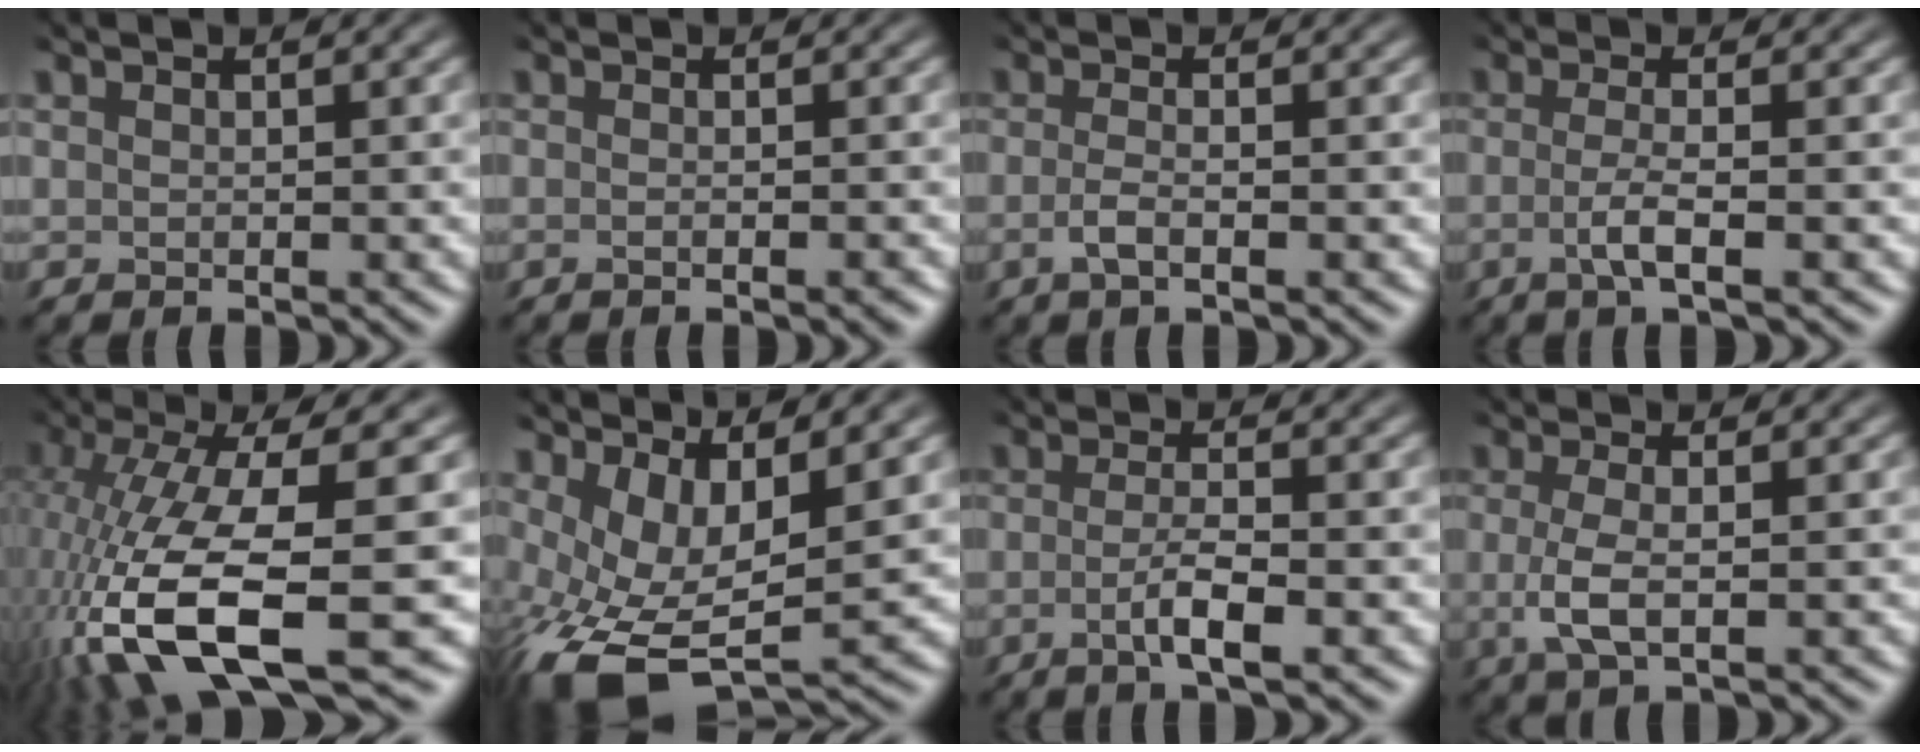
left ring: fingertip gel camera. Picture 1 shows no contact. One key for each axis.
{"total": 2.3, "fx": 0.0, "fy": 1.0, "fz": 2.0, "tx": -0.016, "ty": 0.006, "tz": -0.027}
{"total": 2.3, "fx": -1.4, "fy": 0.5, "fz": 1.8, "tx": -0.037, "ty": -0.003, "tz": -0.022}
{"total": 3.1, "fx": -1.5, "fy": 0.7, "fz": 2.7, "tx": -0.049, "ty": -0.009, "tz": -0.023}
{"total": 13.2, "fx": -5.4, "fy": 3.9, "fz": 11.4, "tx": -0.251, "ty": -0.024, "tz": -0.076}
{"total": 11.2, "fx": -1.0, "fy": 5.9, "fz": 9.5, "tx": -0.213, "ty": -0.036, "tz": 0.014}
{"total": 3.5, "fx": -1.8, "fy": 0.7, "fz": 2.9, "tx": -0.053, "ty": -0.012, "tz": -0.024}
{"total": 3.0, "fx": -1.1, "fy": 0.8, "fz": 2.7, "tx": -0.060, "ty": -0.001, "tz": -0.012}